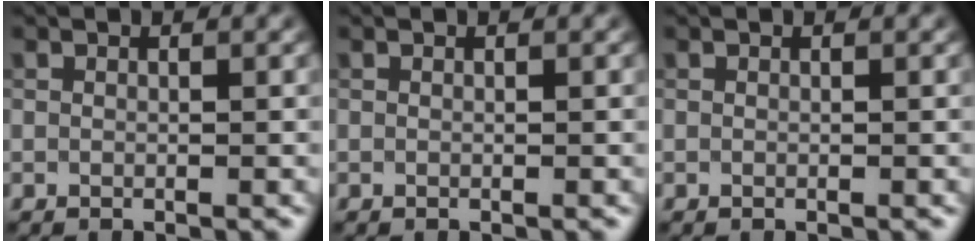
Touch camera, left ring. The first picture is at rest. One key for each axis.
{"total": 0.0}
{"total": 0.0}